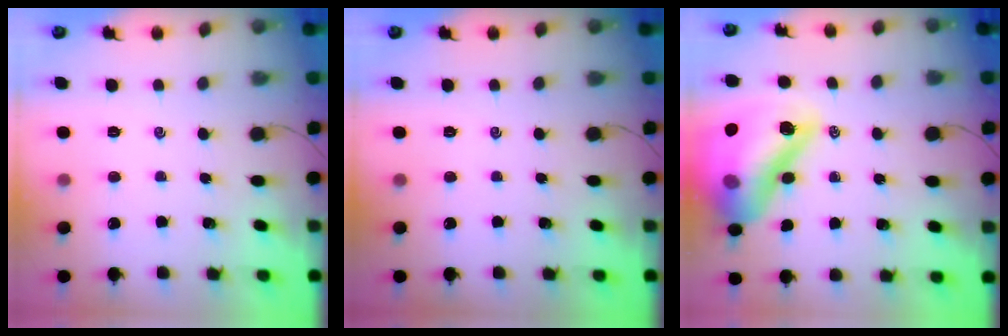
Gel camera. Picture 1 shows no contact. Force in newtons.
{"total": 0.0}
{"total": 22.9, "press": 22.3, "slide": 5.0}